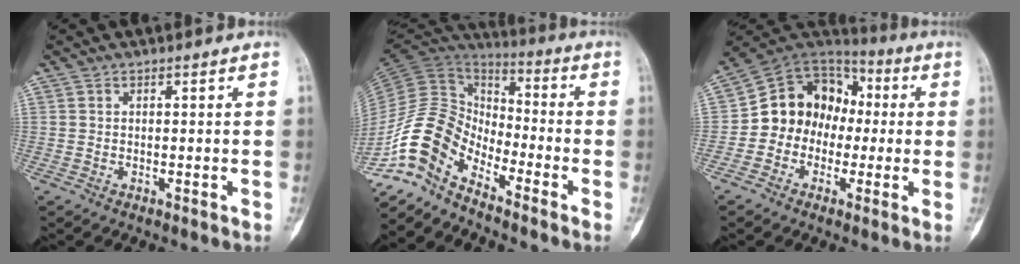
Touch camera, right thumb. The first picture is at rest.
{"total": 12.9, "force": [-8.9, 6.6, 6.5], "torque": [-0.123, 0.092, -0.186]}
{"total": 13.9, "force": [-1.1, 11.7, 7.4], "torque": [-0.080, 0.045, -0.032]}